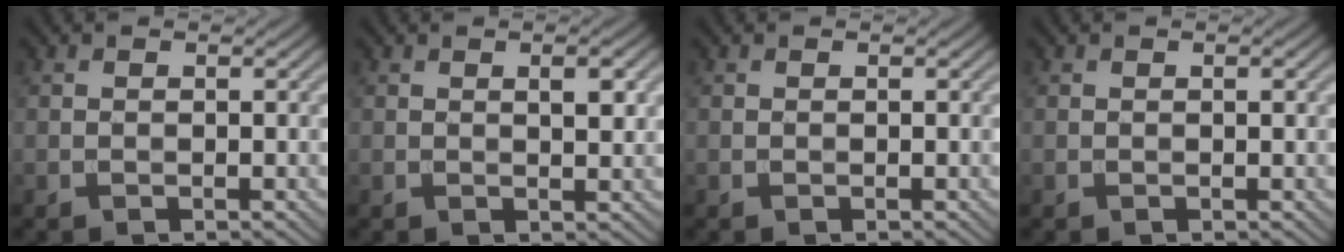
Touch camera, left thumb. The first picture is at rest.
{"total": 2.4, "force": [0.8, 0.7, 2.2], "torque": [-0.036, 0.000, 0.015]}
{"total": 0.0}
{"total": 0.6, "force": [0.1, 0.1, 0.6], "torque": [-0.010, 0.002, 0.002]}